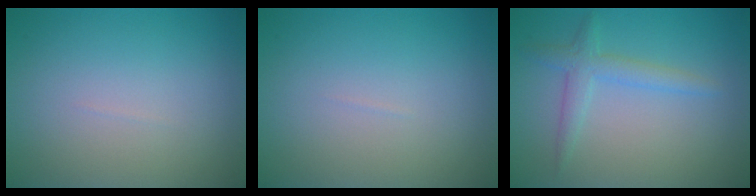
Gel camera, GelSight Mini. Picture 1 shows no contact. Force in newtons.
{"total": 0.0}
{"total": 2.3, "press": 2.3, "slide": 0.1}